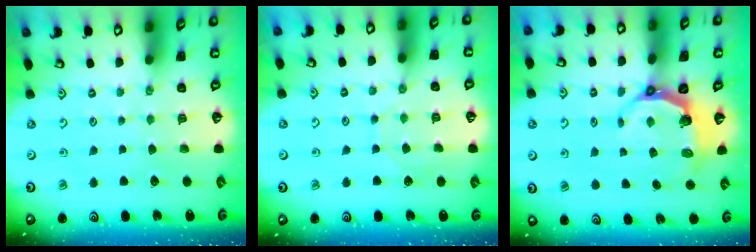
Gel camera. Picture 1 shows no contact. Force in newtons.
{"total": 5.0, "press": 4.9, "slide": 0.5}
{"total": 6.3, "press": 4.8, "slide": 4.1}